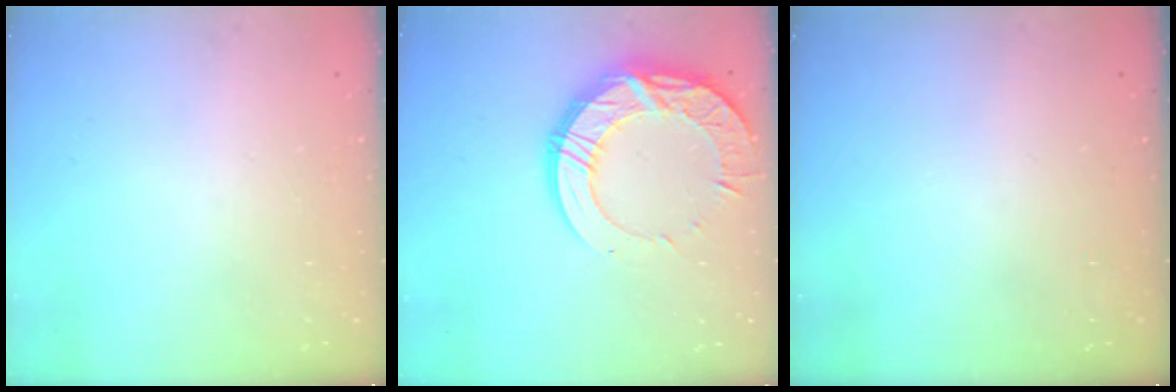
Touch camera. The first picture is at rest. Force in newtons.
{"total": 18.7, "press": 18.7, "slide": 1.4}
{"total": 0.0}